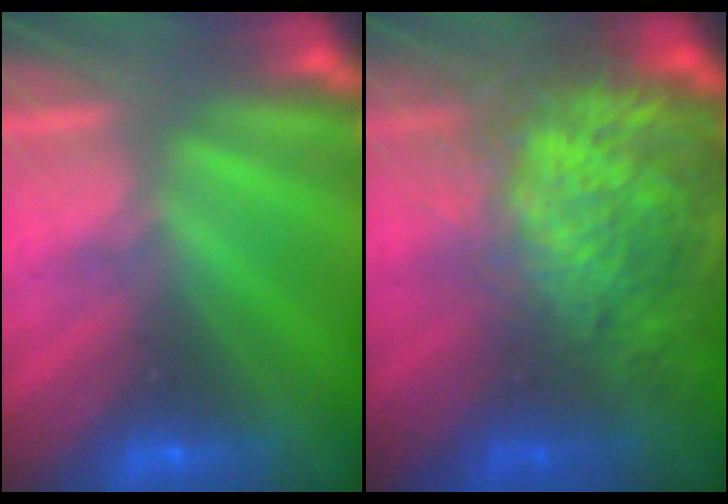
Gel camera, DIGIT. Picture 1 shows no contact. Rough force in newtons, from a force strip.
{"total": 10.7}